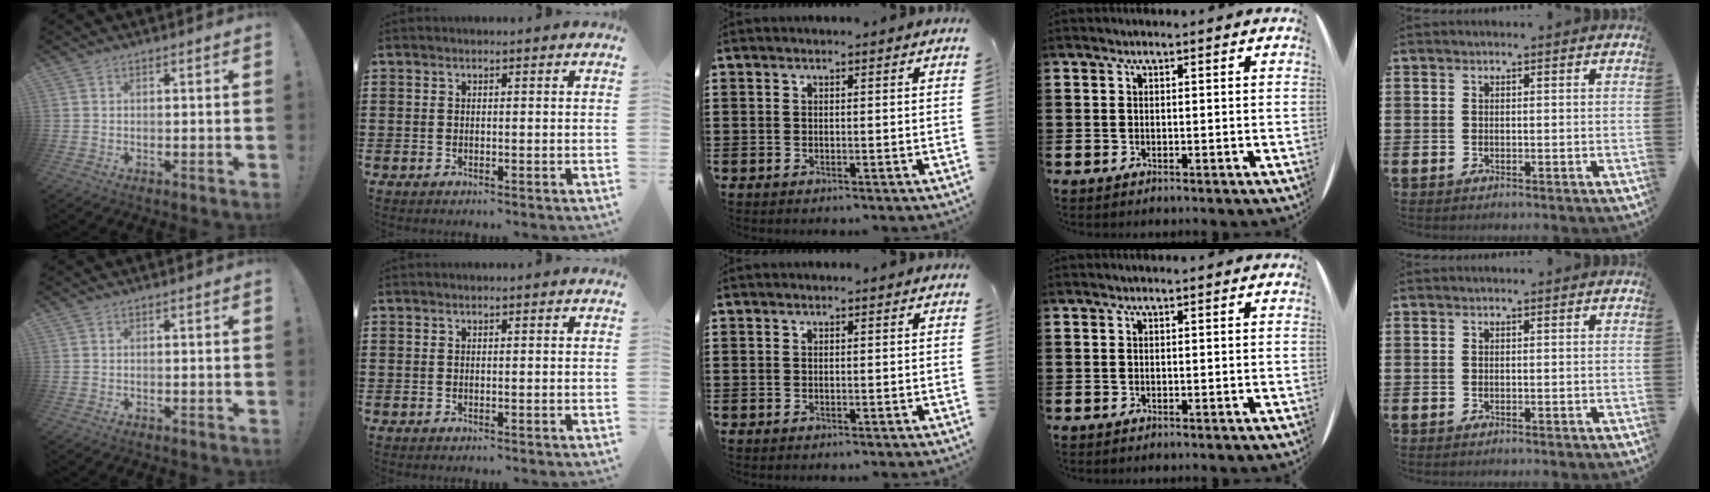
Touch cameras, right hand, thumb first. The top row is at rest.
{}